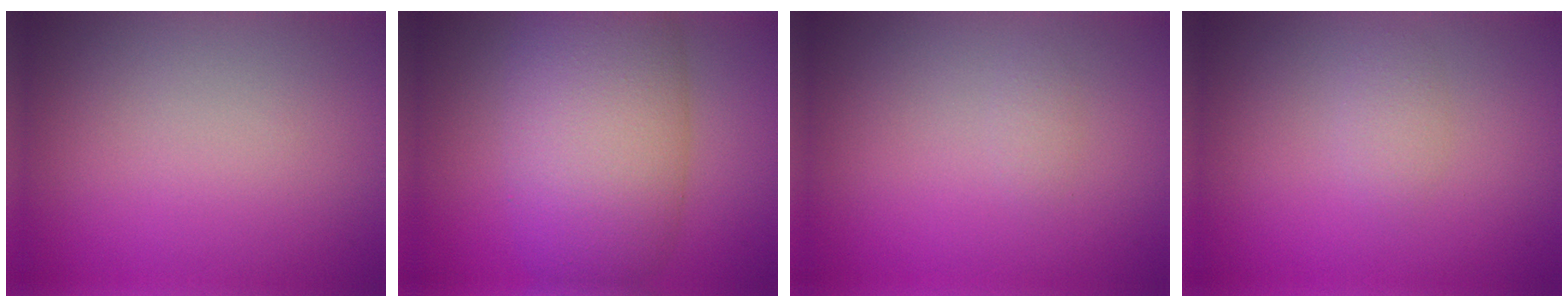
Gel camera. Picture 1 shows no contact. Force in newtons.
{"total": 10.1, "press": 10.0, "slide": 0.3}
{"total": 0.7, "press": 0.7, "slide": 0.0}
{"total": 1.2, "press": 1.2, "slide": 0.0}